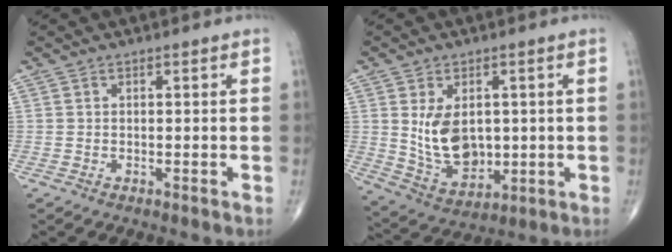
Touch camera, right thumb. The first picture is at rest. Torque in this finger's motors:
{"motor_torque": [-0.35, 0.81, 0.06, -0.05, 0.25]}